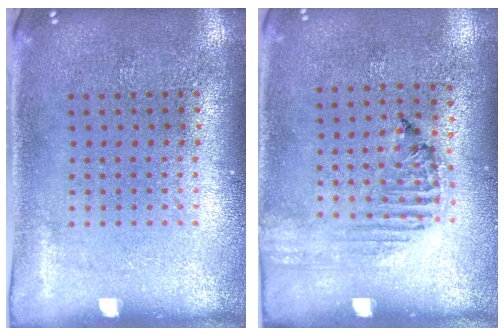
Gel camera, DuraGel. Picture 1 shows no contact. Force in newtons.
{"total": 1.3, "press": 1.3, "slide": 0.2}